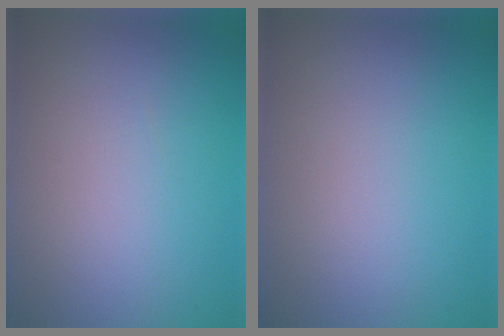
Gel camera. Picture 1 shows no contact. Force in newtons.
{"total": 0.0}